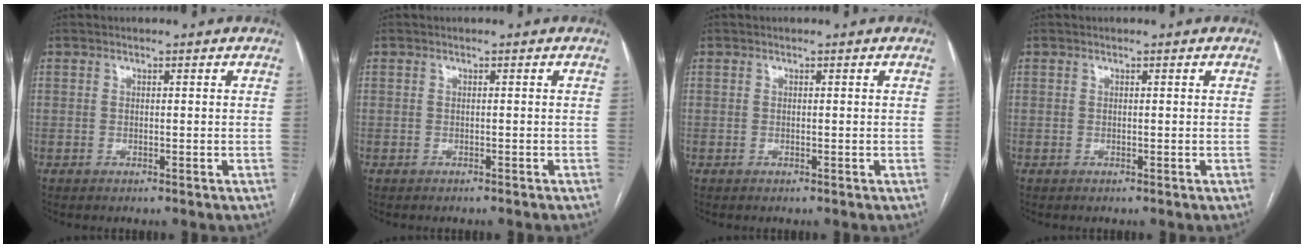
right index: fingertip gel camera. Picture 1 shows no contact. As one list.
[{"total": 1.2, "force": [-1.1, 0.1, 0.5], "torque": [-0.008, -0.001, -0.014]}, {"total": 0.0}, {"total": 0.0}]